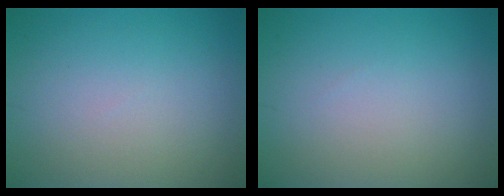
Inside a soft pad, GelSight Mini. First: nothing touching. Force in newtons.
{"total": 0.0}